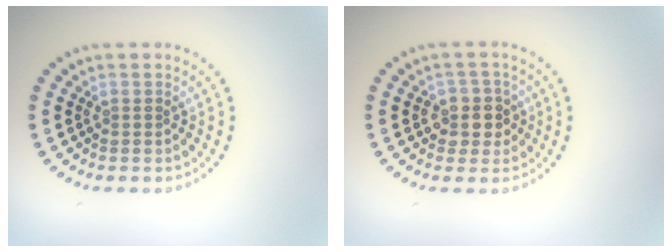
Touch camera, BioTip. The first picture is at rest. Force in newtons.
{"total": 2.7, "press": 2.4, "slide": 1.2}